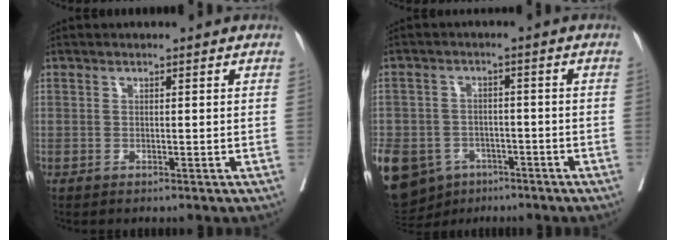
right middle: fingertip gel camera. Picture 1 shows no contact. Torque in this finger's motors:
{"motor_torque": [0.83, -0.74, 1.05, 0.21]}